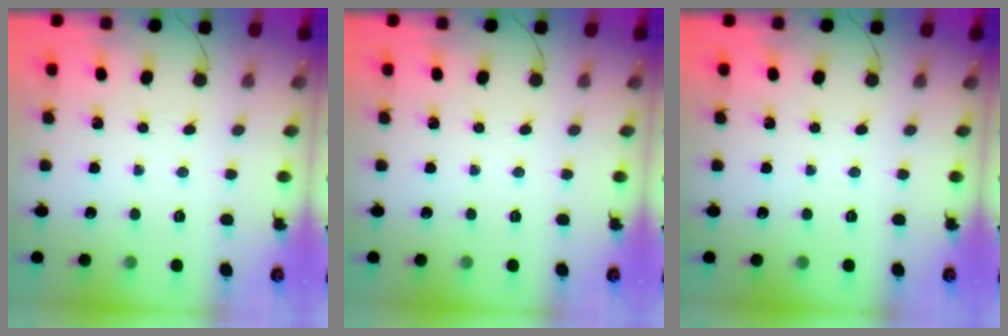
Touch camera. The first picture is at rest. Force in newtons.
{"total": 0.0}
{"total": 0.0}